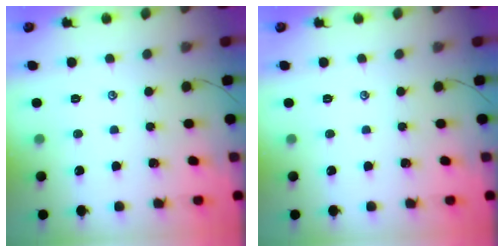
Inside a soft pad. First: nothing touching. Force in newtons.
{"total": 0.0}